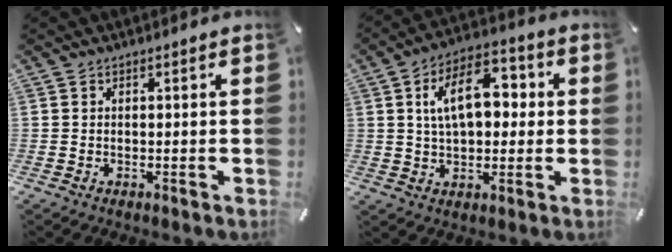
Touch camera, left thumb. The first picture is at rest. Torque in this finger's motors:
{"motor_torque": [1.88, 2.14, 0.87, 0.37, 0.18]}